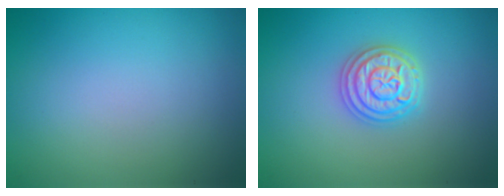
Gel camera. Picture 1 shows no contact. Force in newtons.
{"total": 3.6, "press": 3.6, "slide": 0.4}